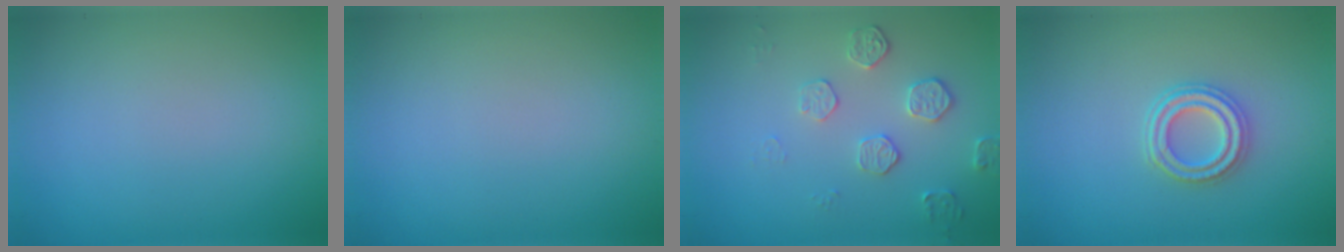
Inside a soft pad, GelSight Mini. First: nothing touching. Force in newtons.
{"total": 0.0}
{"total": 2.1, "press": 1.5, "slide": 1.4}
{"total": 2.9, "press": 2.5, "slide": 1.4}